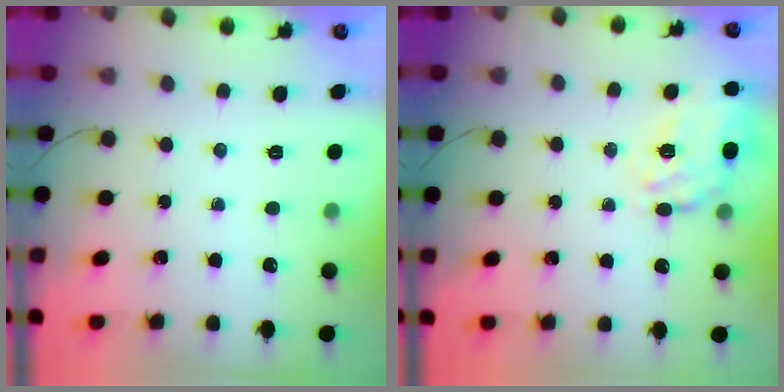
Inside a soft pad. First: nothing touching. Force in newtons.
{"total": 18.7, "press": 18.5, "slide": 2.6}